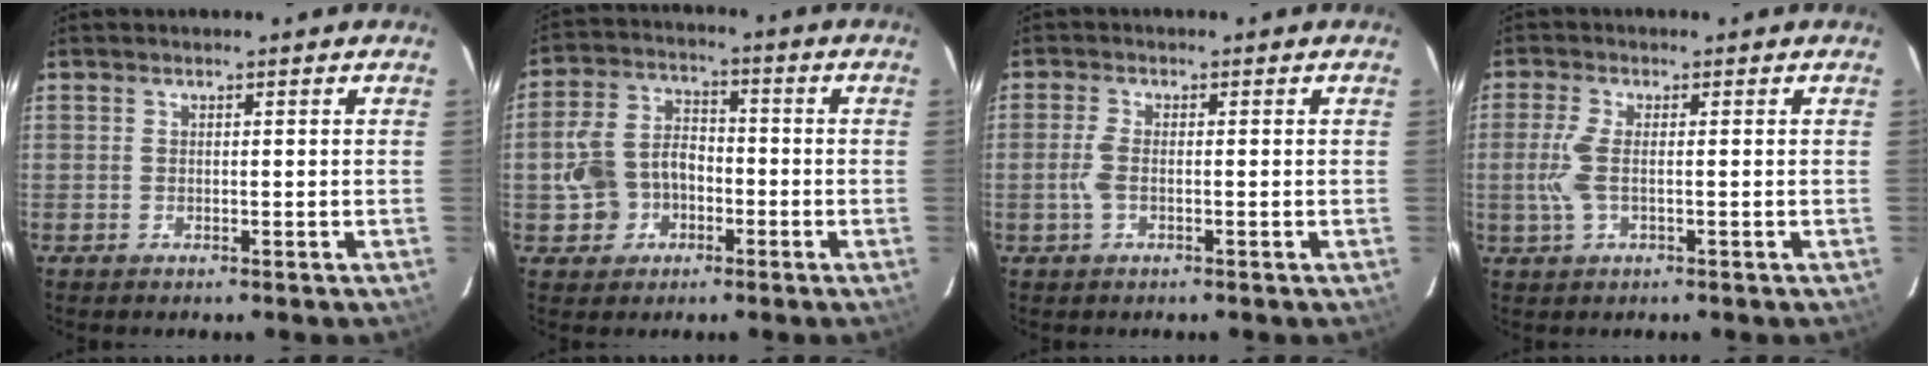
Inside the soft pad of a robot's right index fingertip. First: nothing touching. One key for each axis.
{"total": 9.3, "fx": -3.1, "fy": 7.6, "fz": 4.4, "tx": -0.114, "ty": 0.028, "tz": -0.045}
{"total": 2.8, "fx": -0.6, "fy": 1.0, "fz": 2.6, "tx": -0.062, "ty": 0.001, "tz": -0.014}
{"total": 4.6, "fx": -0.5, "fy": 1.3, "fz": 4.4, "tx": -0.102, "ty": 0.000, "tz": -0.010}